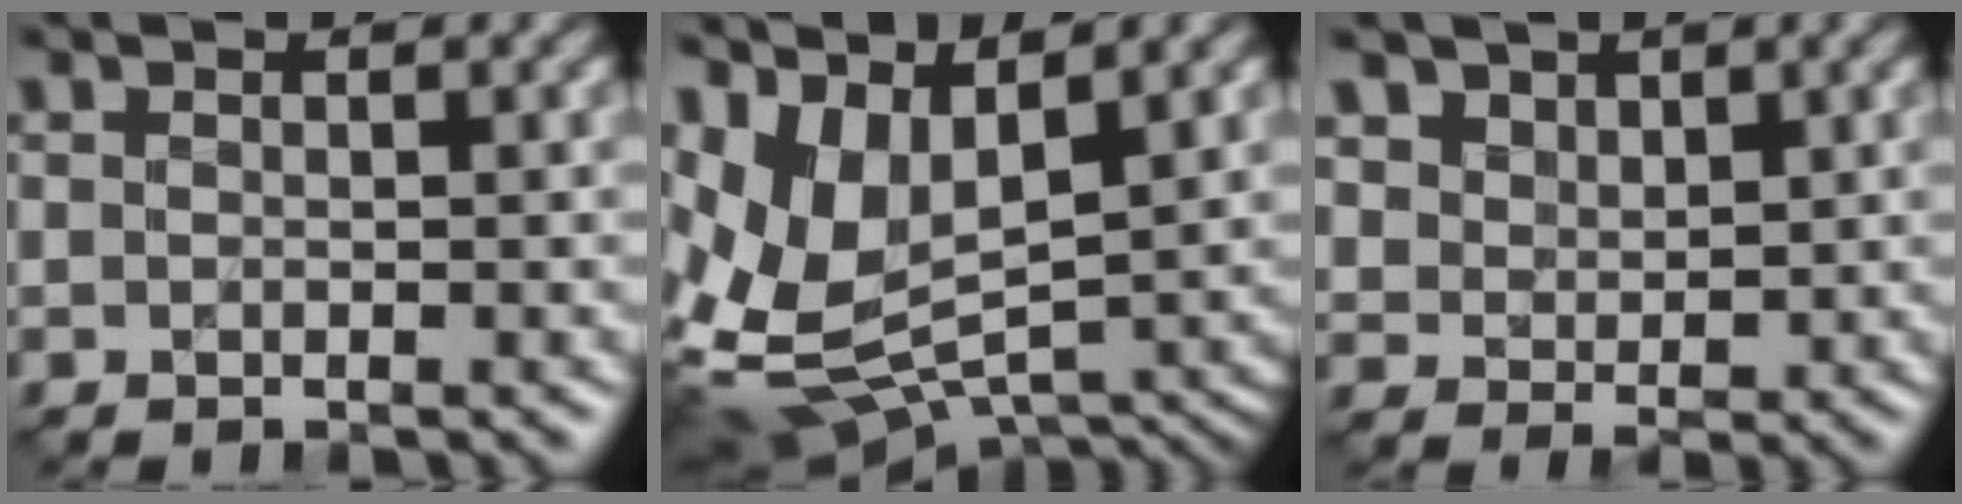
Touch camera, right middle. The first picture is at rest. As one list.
[{"total": 8.5, "force": [1.2, 4.6, 7.1], "torque": [-0.165, -0.023, 0.043]}, {"total": 3.7, "force": [2.3, 2.7, 0.8], "torque": [-0.039, -0.001, 0.048]}]